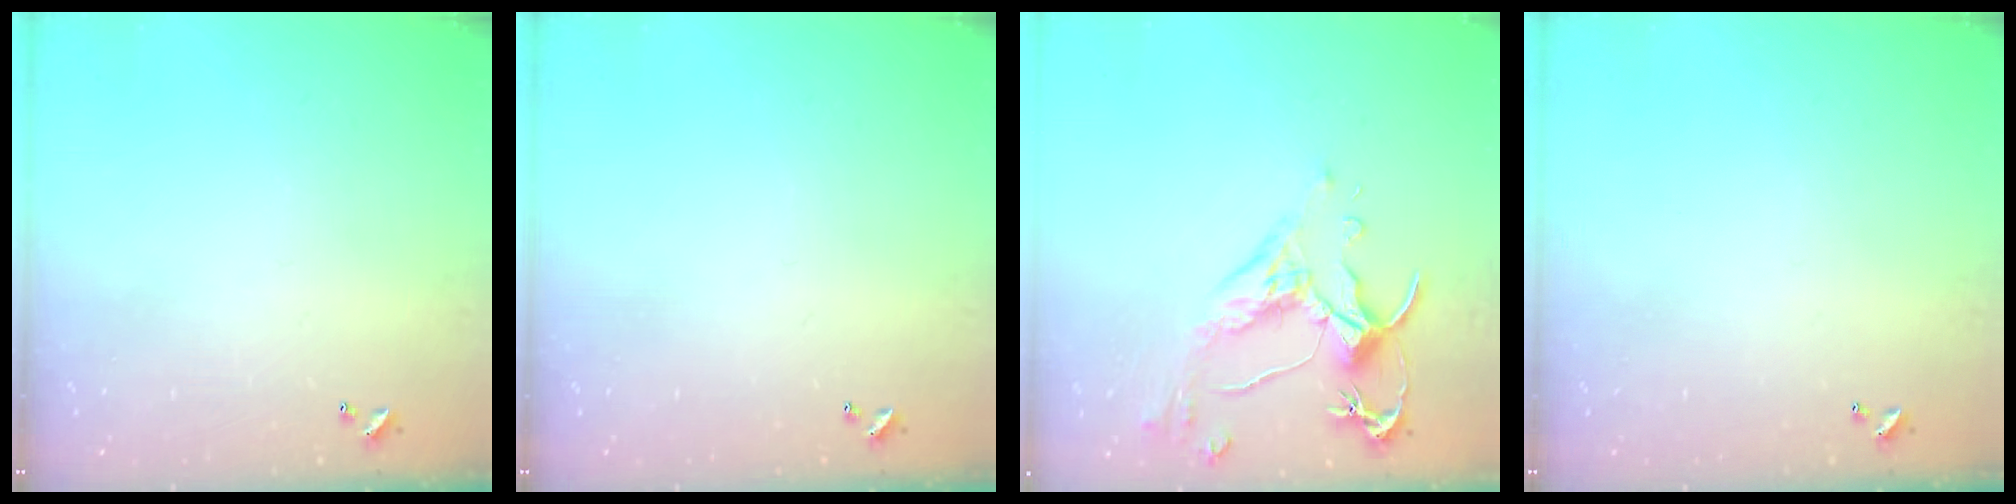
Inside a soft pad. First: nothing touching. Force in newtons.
{"total": 0.0}
{"total": 2.4, "press": 2.0, "slide": 1.4}
{"total": 0.0}